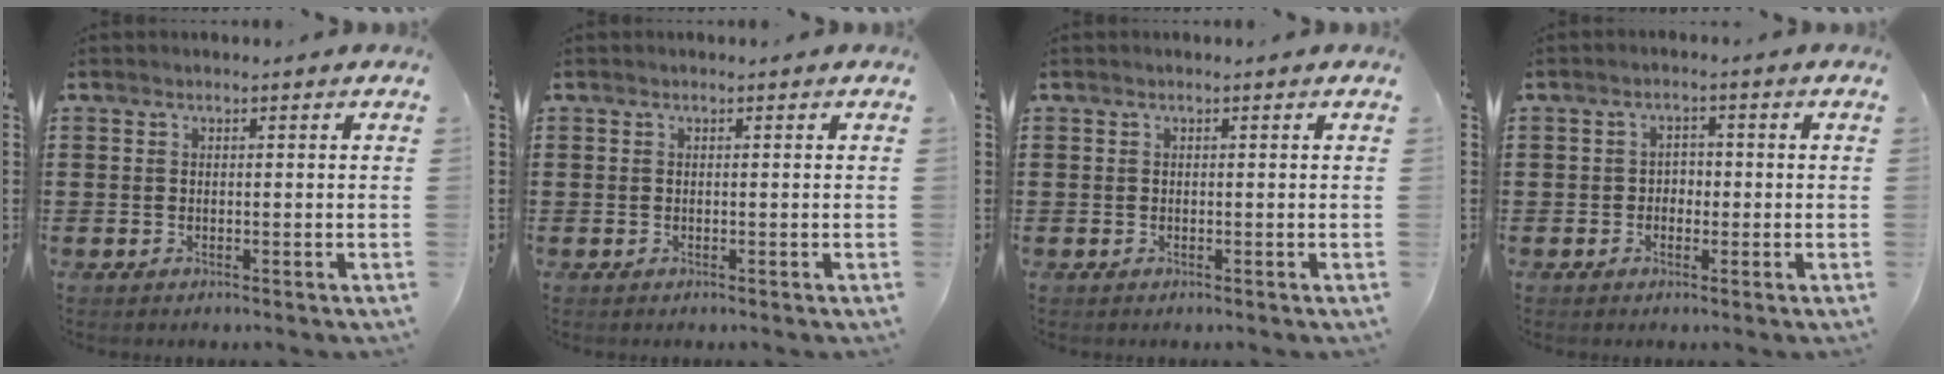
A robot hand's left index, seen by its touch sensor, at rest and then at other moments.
{"total": 0.0}
{"total": 0.0}
{"total": 1.9, "force": [-0.7, 1.4, 1.1], "torque": [-0.023, 0.005, -0.018]}